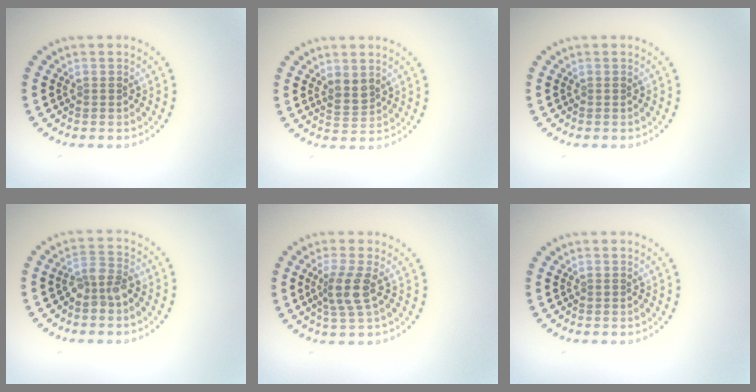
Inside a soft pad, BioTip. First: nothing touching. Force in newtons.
{"total": 1.8, "press": 1.5, "slide": 0.9}
{"total": 0.0}
{"total": 2.8, "press": 2.2, "slide": 1.6}
{"total": 2.9, "press": 2.3, "slide": 1.8}
{"total": 0.0}